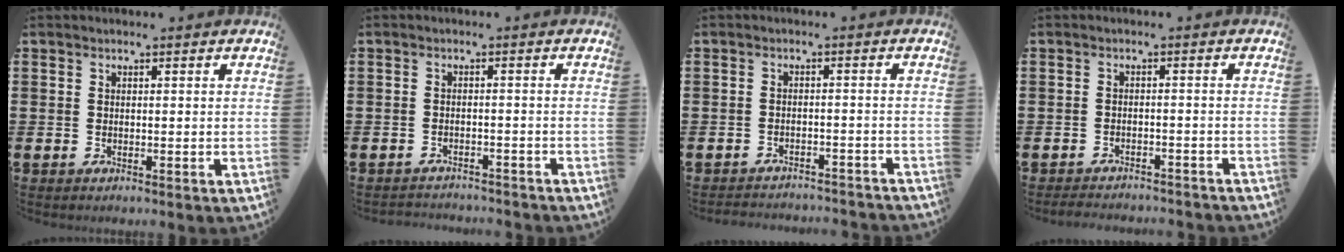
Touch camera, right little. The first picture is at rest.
{"total": 1.6, "force": [-1.6, 0.0, -0.2], "torque": [-0.002, 0.003, -0.036]}
{"total": 2.1, "force": [-2.1, -0.1, -0.2], "torque": [-0.002, 0.004, -0.046]}
{"total": 2.0, "force": [-2.0, 0.0, 0.0], "torque": [-0.004, 0.003, -0.041]}